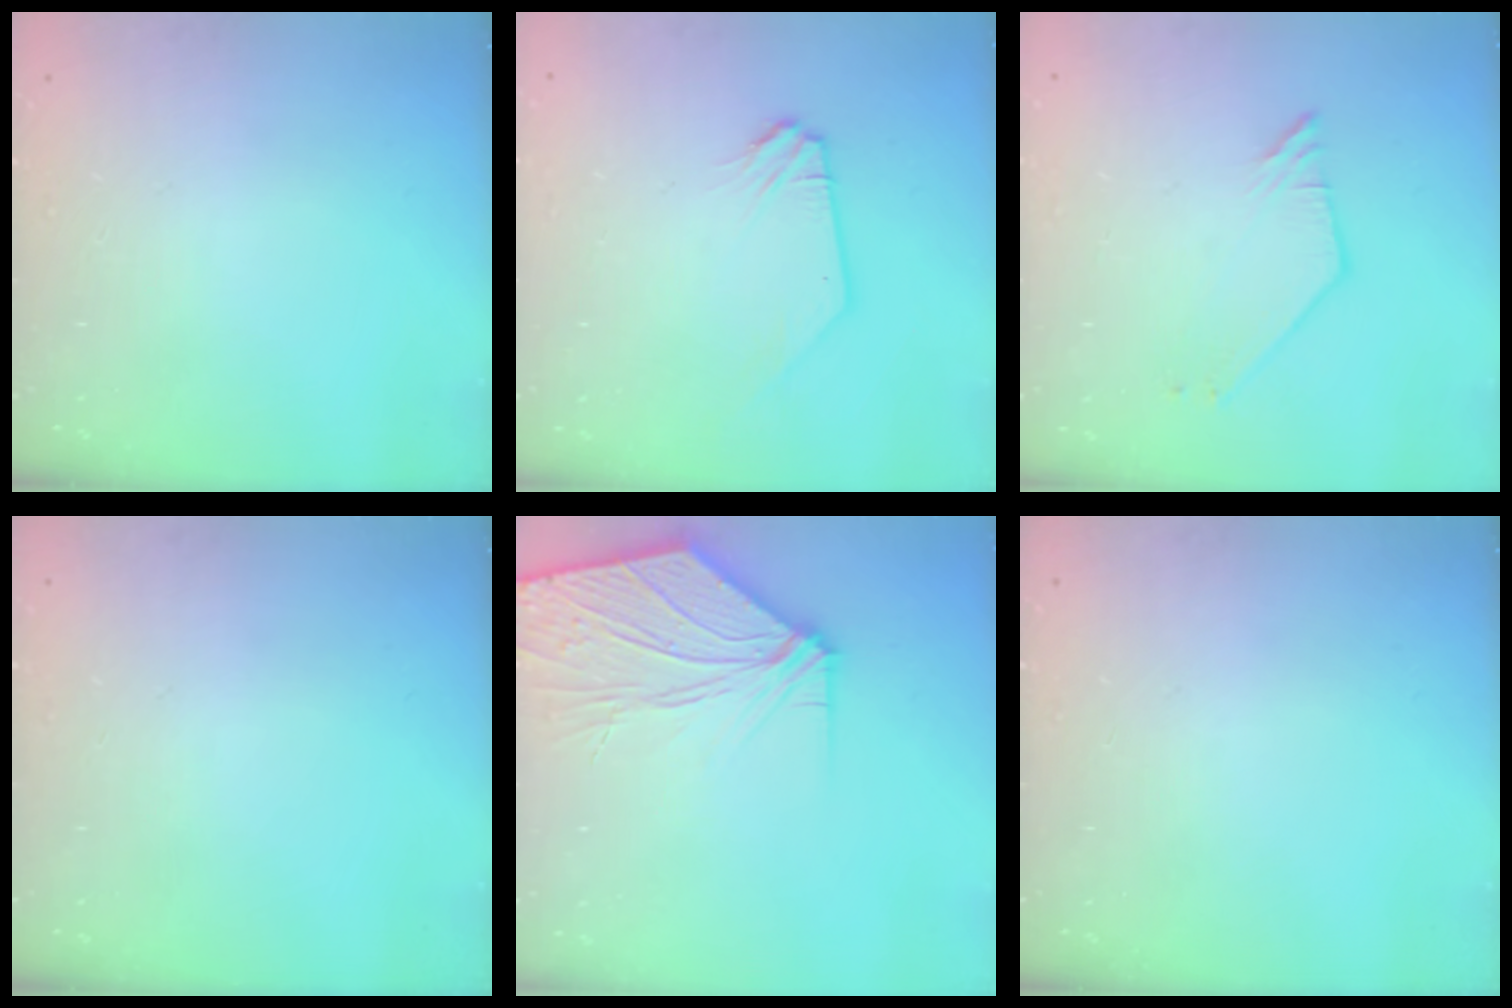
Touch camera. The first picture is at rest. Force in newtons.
{"total": 0.8, "press": 0.7, "slide": 0.1}
{"total": 2.2, "press": 2.2, "slide": 0.4}
{"total": 0.0}
{"total": 11.1, "press": 10.9, "slide": 2.0}
{"total": 0.0}